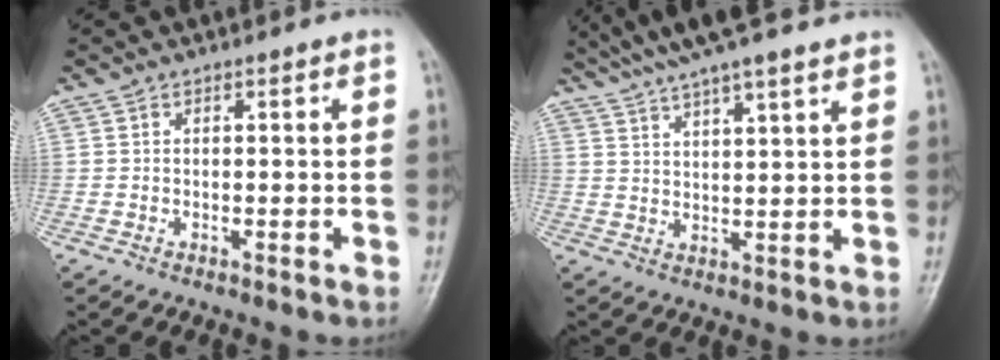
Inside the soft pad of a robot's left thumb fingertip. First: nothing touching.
{"total": 11.8, "force": [9.8, 1.3, 6.5], "torque": [-0.104, -0.004, 0.153]}